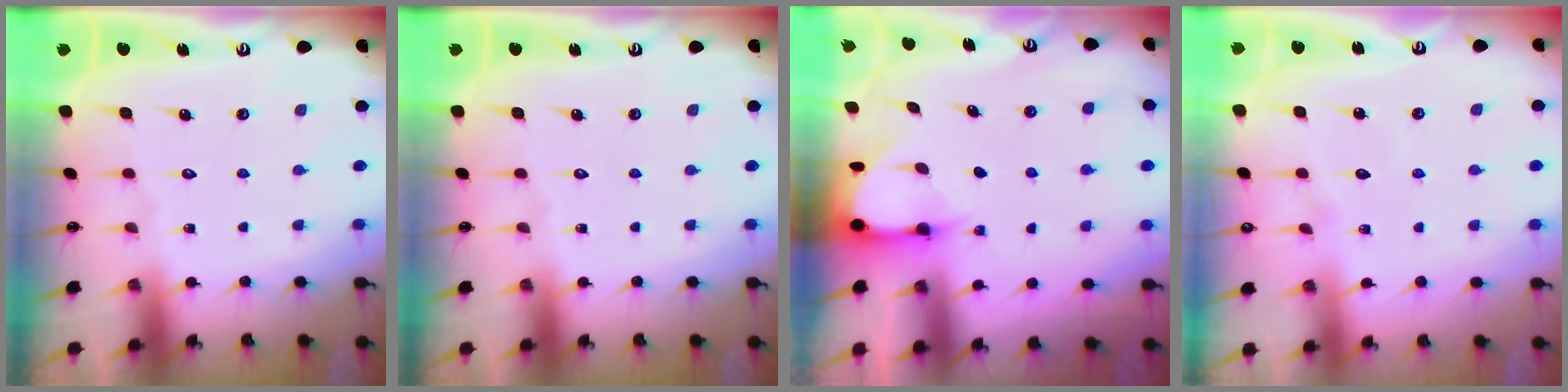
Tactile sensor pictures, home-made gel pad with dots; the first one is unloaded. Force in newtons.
{"total": 0.0}
{"total": 3.3, "press": 3.3, "slide": 0.4}
{"total": 5.9, "press": 5.9, "slide": 0.6}